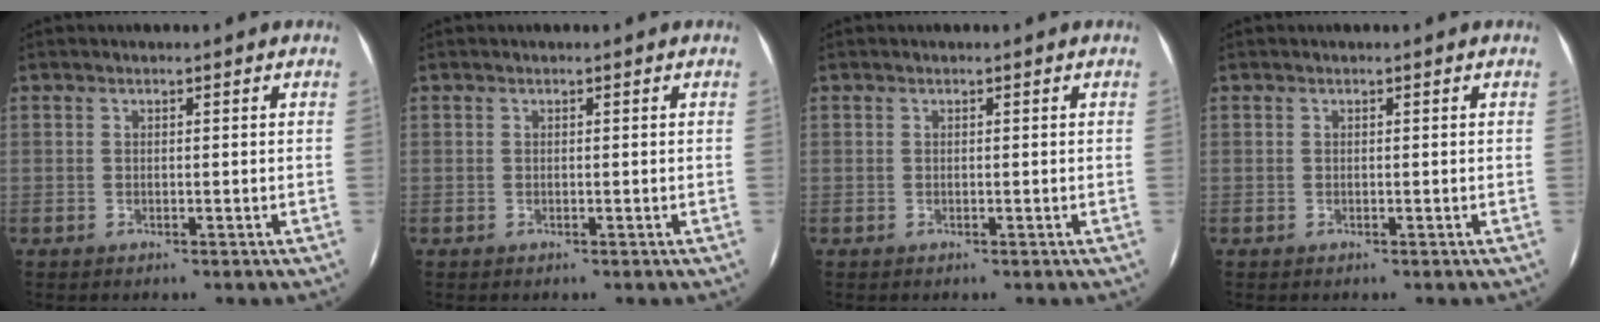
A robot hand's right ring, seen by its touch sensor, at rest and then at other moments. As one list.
[{"total": 0.0}, {"total": 0.0}, {"total": 0.0}]